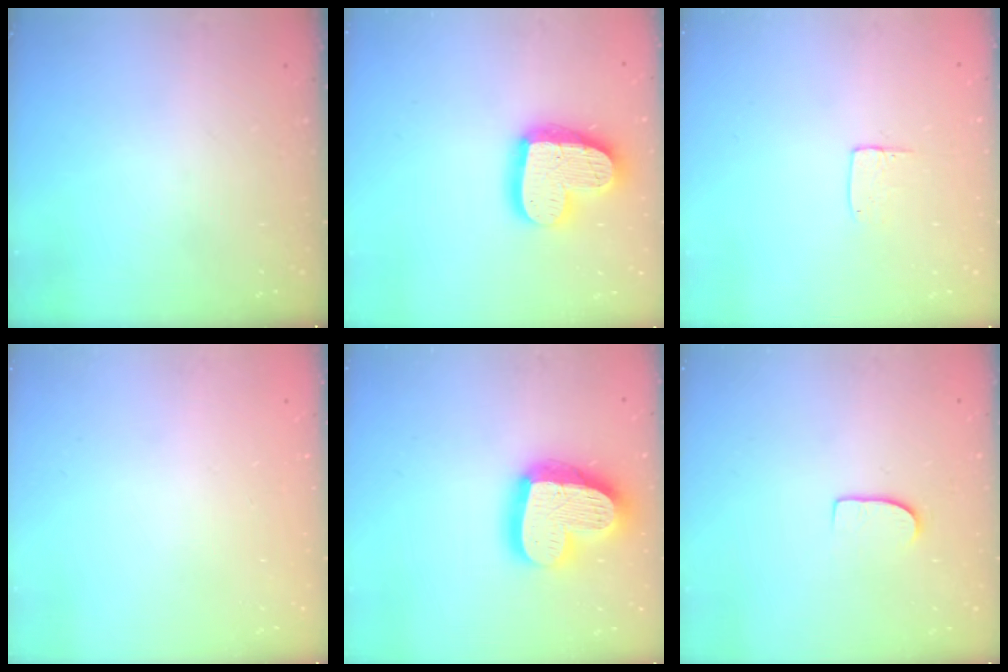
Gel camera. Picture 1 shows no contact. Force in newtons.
{"total": 19.6, "press": 19.5, "slide": 1.4}
{"total": 5.8, "press": 5.8, "slide": 0.4}
{"total": 0.0}
{"total": 24.3, "press": 24.2, "slide": 2.4}
{"total": 5.8, "press": 5.8, "slide": 0.5}